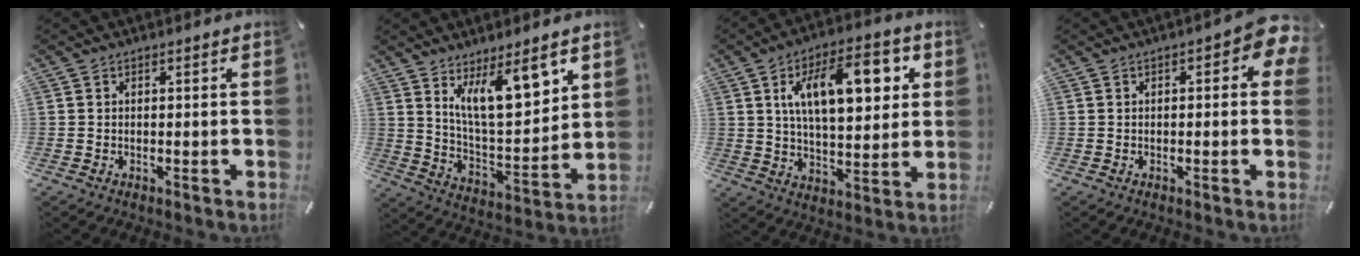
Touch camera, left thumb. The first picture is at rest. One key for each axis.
{"total": 13.3, "fx": 9.0, "fy": 4.5, "fz": 8.5, "tx": -0.141, "ty": -0.051, "tz": 0.158}
{"total": 16.7, "fx": 6.0, "fy": 8.1, "fz": 13.3, "tx": -0.212, "ty": -0.004, "tz": 0.095}
{"total": 5.1, "fx": 0.9, "fy": 2.4, "fz": 4.4, "tx": -0.050, "ty": 0.000, "tz": 0.010}